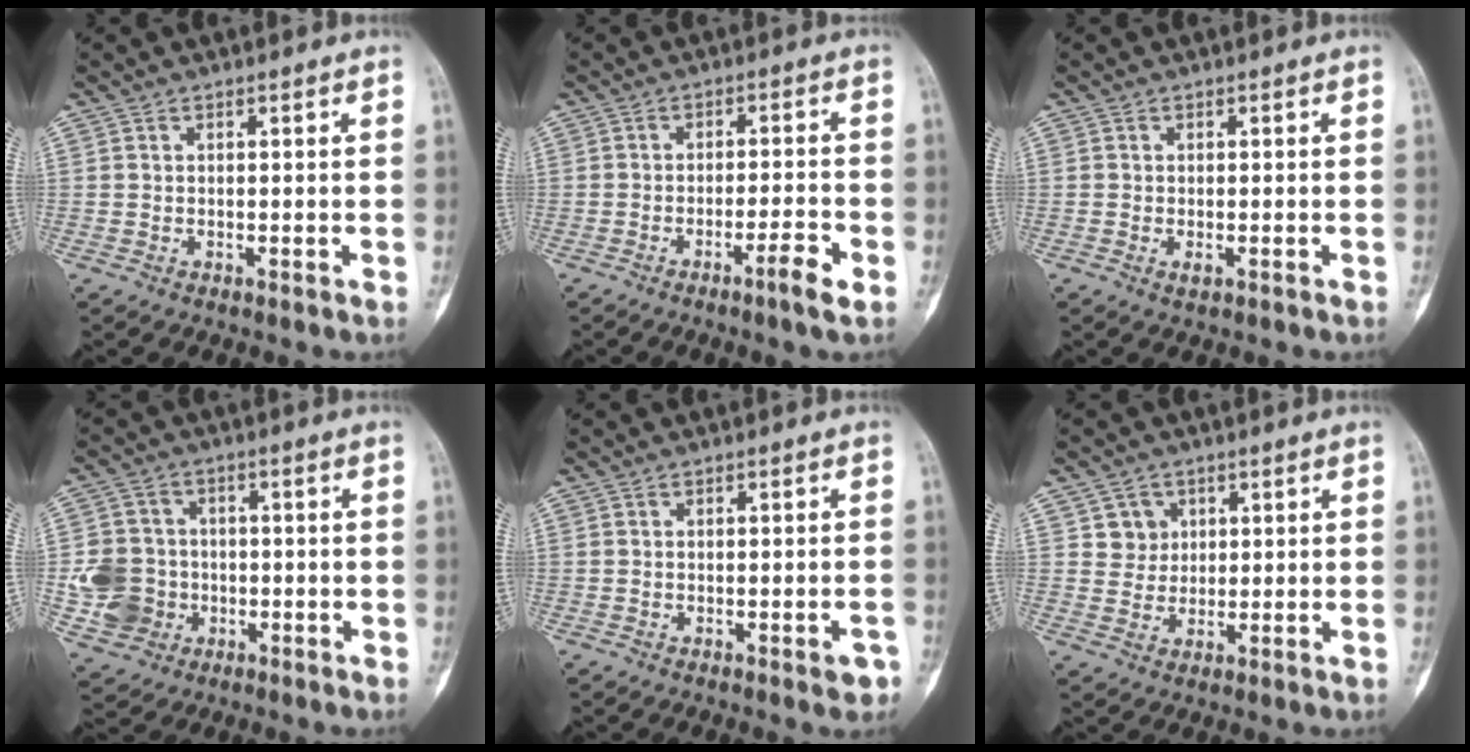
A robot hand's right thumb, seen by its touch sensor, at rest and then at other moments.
{"total": 4.7, "force": [-2.7, 0.0, 3.9], "torque": [-0.073, 0.017, -0.045]}
{"total": 1.0, "force": [-0.4, 0.4, 0.8], "torque": [-0.007, -0.005, -0.008]}
{"total": 9.7, "force": [-1.8, 8.8, 3.6], "torque": [-0.051, 0.013, -0.028]}
{"total": 2.6, "force": [-1.4, 0.8, 2.1], "torque": [-0.022, 0.008, -0.015]}
{"total": 4.1, "force": [1.6, 3.7, 0.4], "torque": [0.017, -0.005, 0.025]}